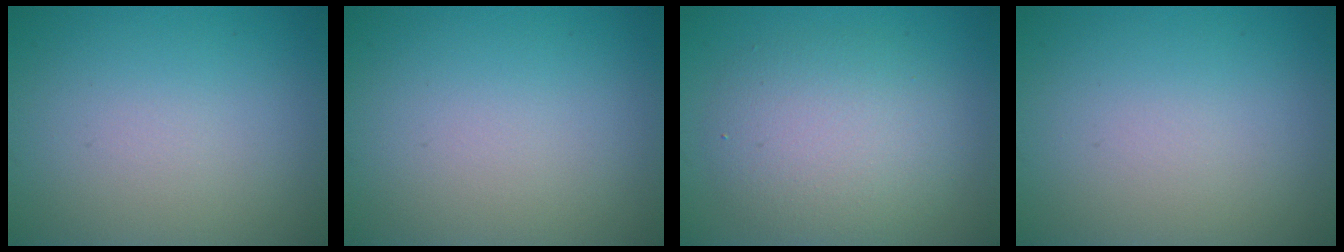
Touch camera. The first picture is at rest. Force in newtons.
{"total": 0.0}
{"total": 4.9, "press": 4.9, "slide": 0.3}
{"total": 0.0}